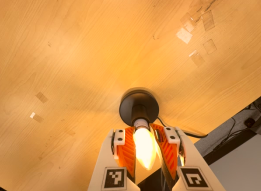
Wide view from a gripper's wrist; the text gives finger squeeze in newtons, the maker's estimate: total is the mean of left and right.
{"total": 22.4, "left": 15.7, "right": 29.1}